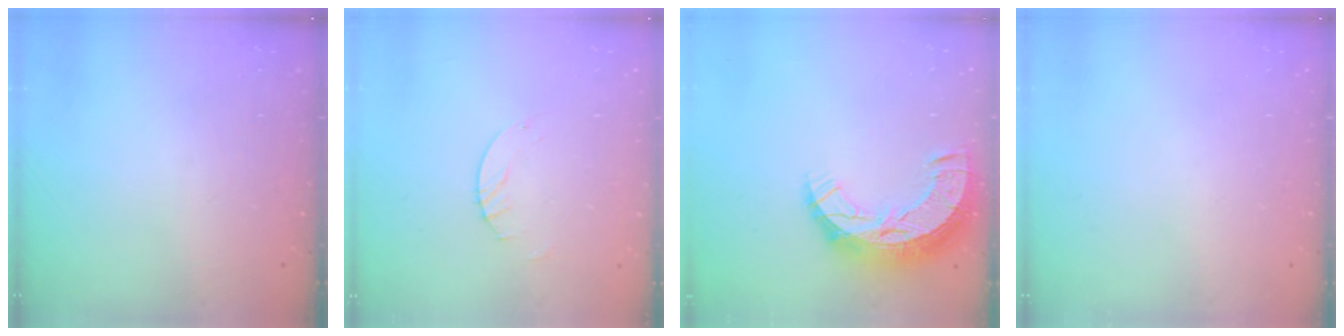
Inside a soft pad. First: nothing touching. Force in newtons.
{"total": 2.0, "press": 2.0, "slide": 0.2}
{"total": 13.4, "press": 13.4, "slide": 0.9}
{"total": 0.0}